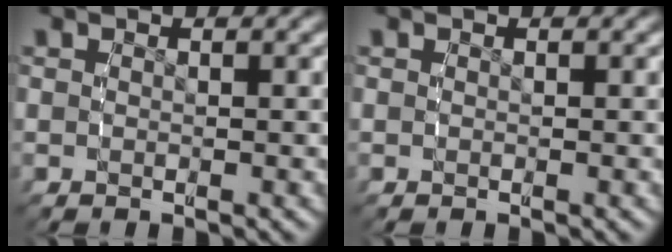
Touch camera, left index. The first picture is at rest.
{"total": 0.0}